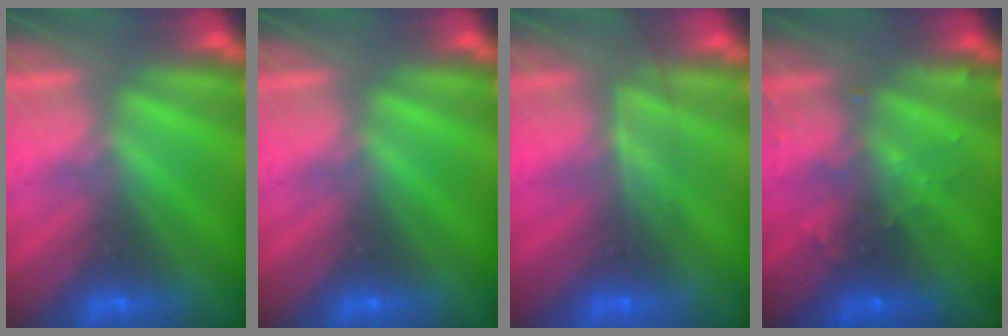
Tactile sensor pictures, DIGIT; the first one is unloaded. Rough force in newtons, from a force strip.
{"total": 0.0}
{"total": 2.5}
{"total": 3.0}